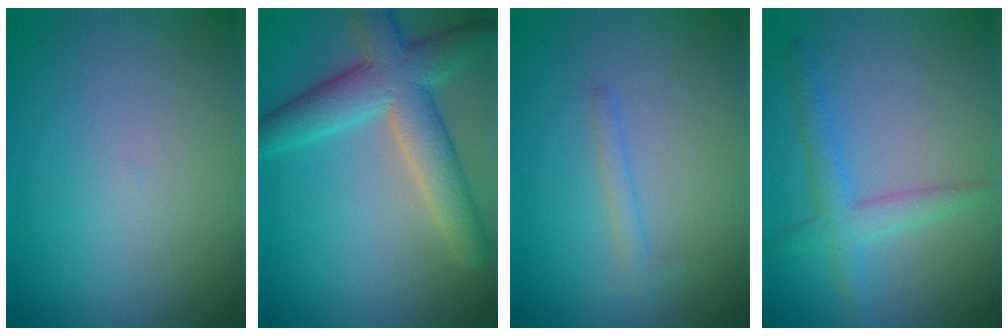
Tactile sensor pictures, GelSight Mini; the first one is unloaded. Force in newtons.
{"total": 6.8, "press": 6.8, "slide": 0.3}
{"total": 1.2, "press": 1.2, "slide": 0.0}
{"total": 2.8, "press": 2.8, "slide": 0.2}